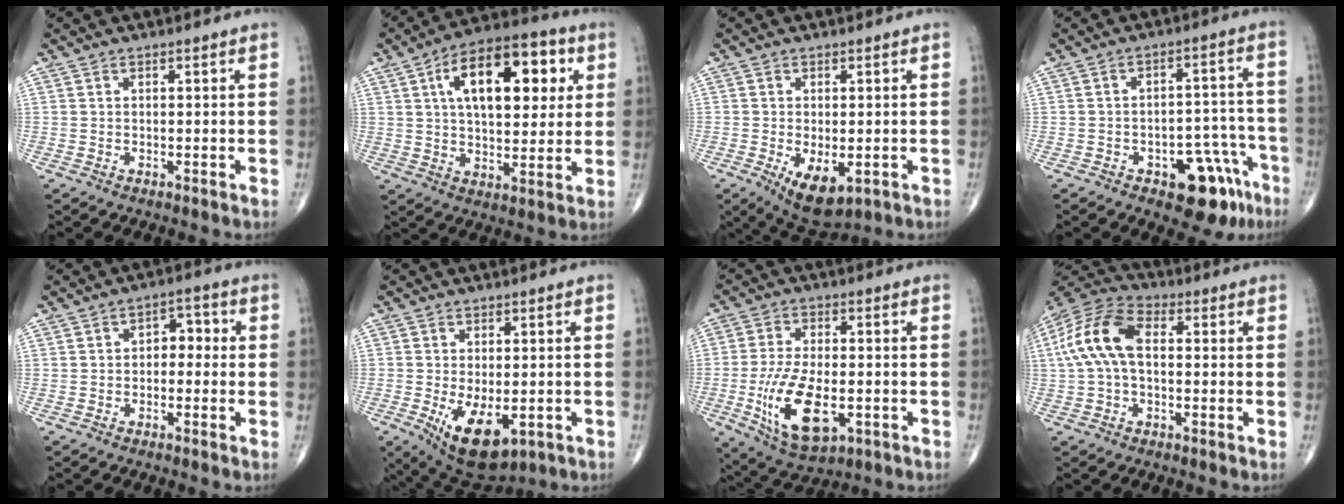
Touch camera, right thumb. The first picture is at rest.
{"total": 19.1, "force": [5.7, 9.6, 15.5], "torque": [-0.204, 0.007, 0.084]}
{"total": 7.9, "force": [-2.5, 4.0, 6.4], "torque": [-0.099, -0.014, -0.028]}
{"total": 11.8, "force": [-6.5, 5.9, 7.9], "torque": [-0.059, 0.051, -0.079]}
{"total": 4.3, "force": [-0.2, 2.9, 3.1], "torque": [-0.020, 0.020, -0.014]}
{"total": 10.8, "force": [-3.4, 5.6, 8.7], "torque": [-0.131, -0.014, -0.037]}
{"total": 14.4, "force": [-3.7, 7.1, 12.0], "torque": [-0.224, -0.003, -0.053]}
{"total": 12.7, "force": [1.0, 7.4, 10.3], "torque": [-0.214, 0.035, 0.008]}